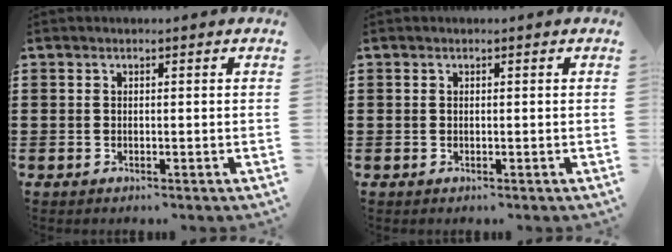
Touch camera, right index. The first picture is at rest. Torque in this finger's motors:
{"motor_torque": [0.60, 0.62, -0.93, -0.20]}